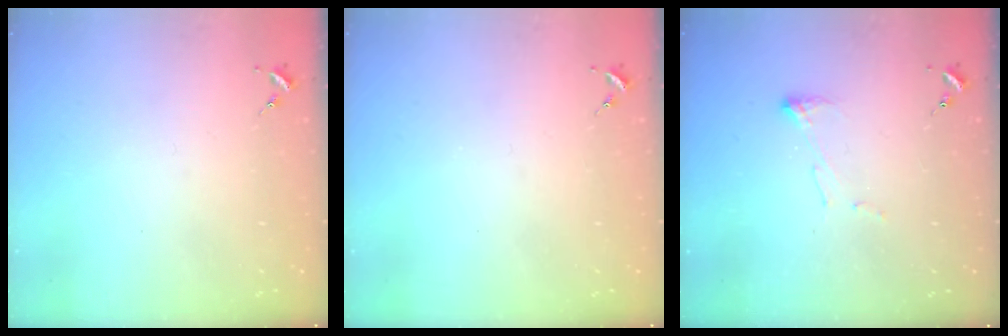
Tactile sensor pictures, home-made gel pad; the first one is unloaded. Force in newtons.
{"total": 0.0}
{"total": 5.8, "press": 5.8, "slide": 0.3}